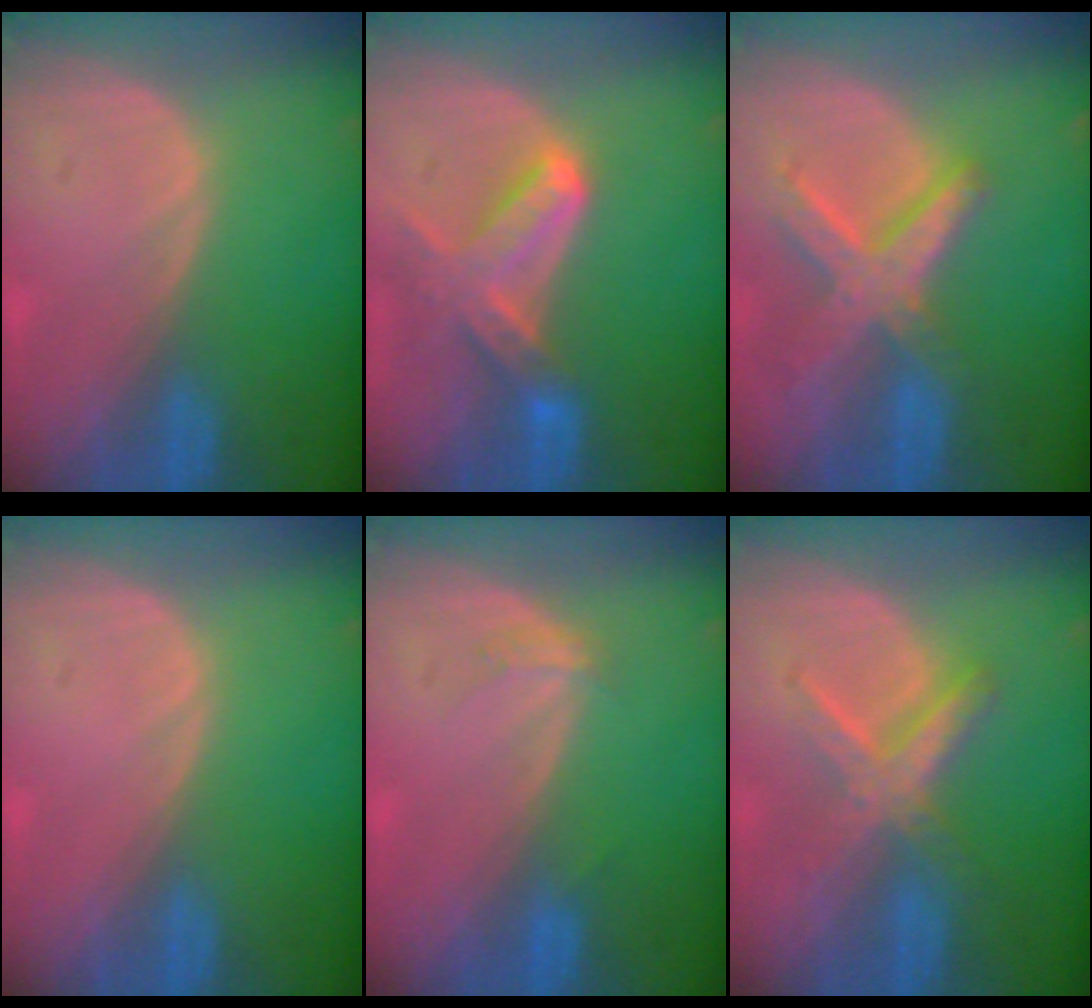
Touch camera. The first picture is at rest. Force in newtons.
{"total": 7.0, "press": 6.5, "slide": 2.6}
{"total": 8.2, "press": 7.0, "slide": 4.3}
{"total": 0.0}
{"total": 1.5, "press": 1.4, "slide": 0.3}
{"total": 5.6, "press": 5.6, "slide": 0.0}